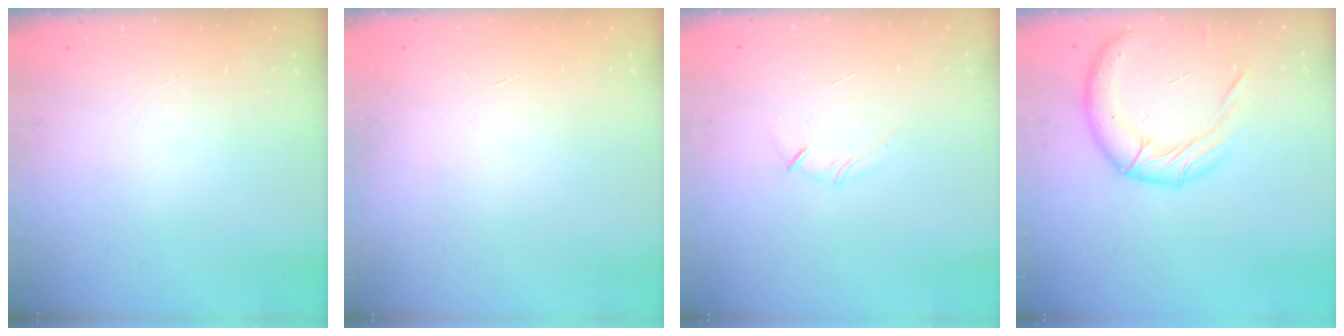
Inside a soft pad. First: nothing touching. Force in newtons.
{"total": 0.0}
{"total": 3.5, "press": 3.3, "slide": 1.0}
{"total": 16.1, "press": 15.9, "slide": 2.5}